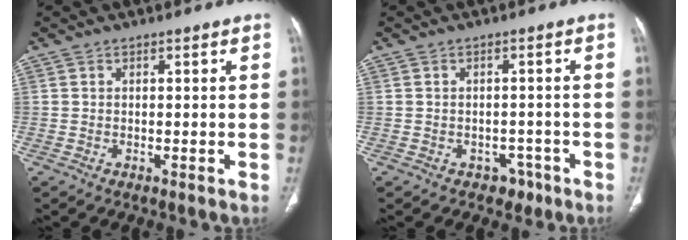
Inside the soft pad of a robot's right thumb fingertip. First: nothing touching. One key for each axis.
{"total": 3.2, "fx": -1.9, "fy": 2.4, "fz": 0.8, "tx": 0.007, "ty": 0.015, "tz": -0.021}